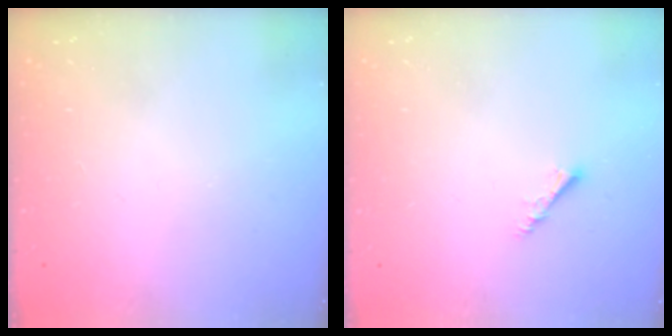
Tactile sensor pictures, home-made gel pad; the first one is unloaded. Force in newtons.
{"total": 3.0, "press": 2.9, "slide": 0.6}